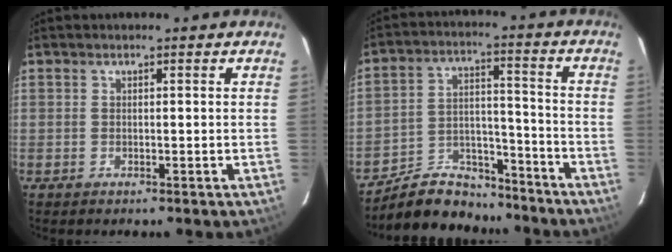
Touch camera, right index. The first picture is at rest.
{"total": 13.3, "force": [-11.5, 5.9, 3.3], "torque": [-0.074, 0.039, -0.178]}